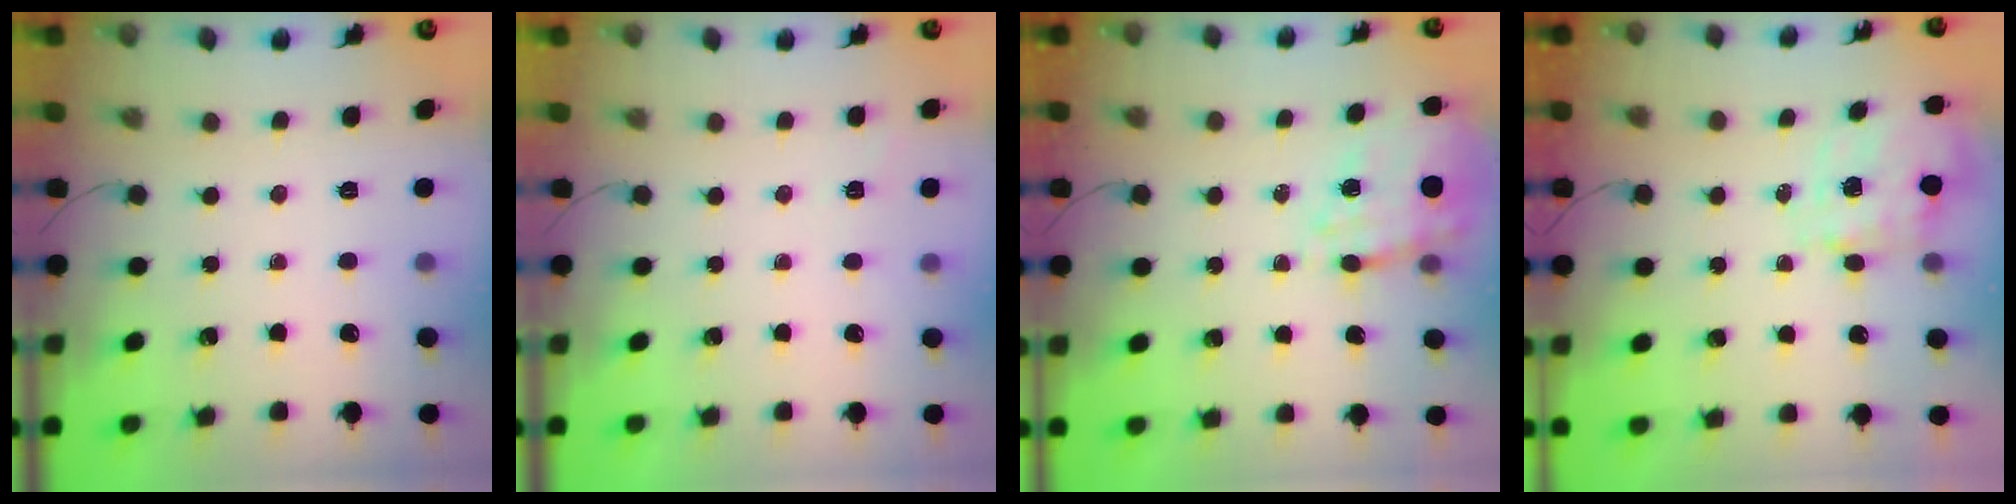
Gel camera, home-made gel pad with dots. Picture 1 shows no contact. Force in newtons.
{"total": 1.3, "press": 0.2, "slide": 1.3}
{"total": 15.8, "press": 15.5, "slide": 3.2}
{"total": 3.6, "press": 3.5, "slide": 0.9}